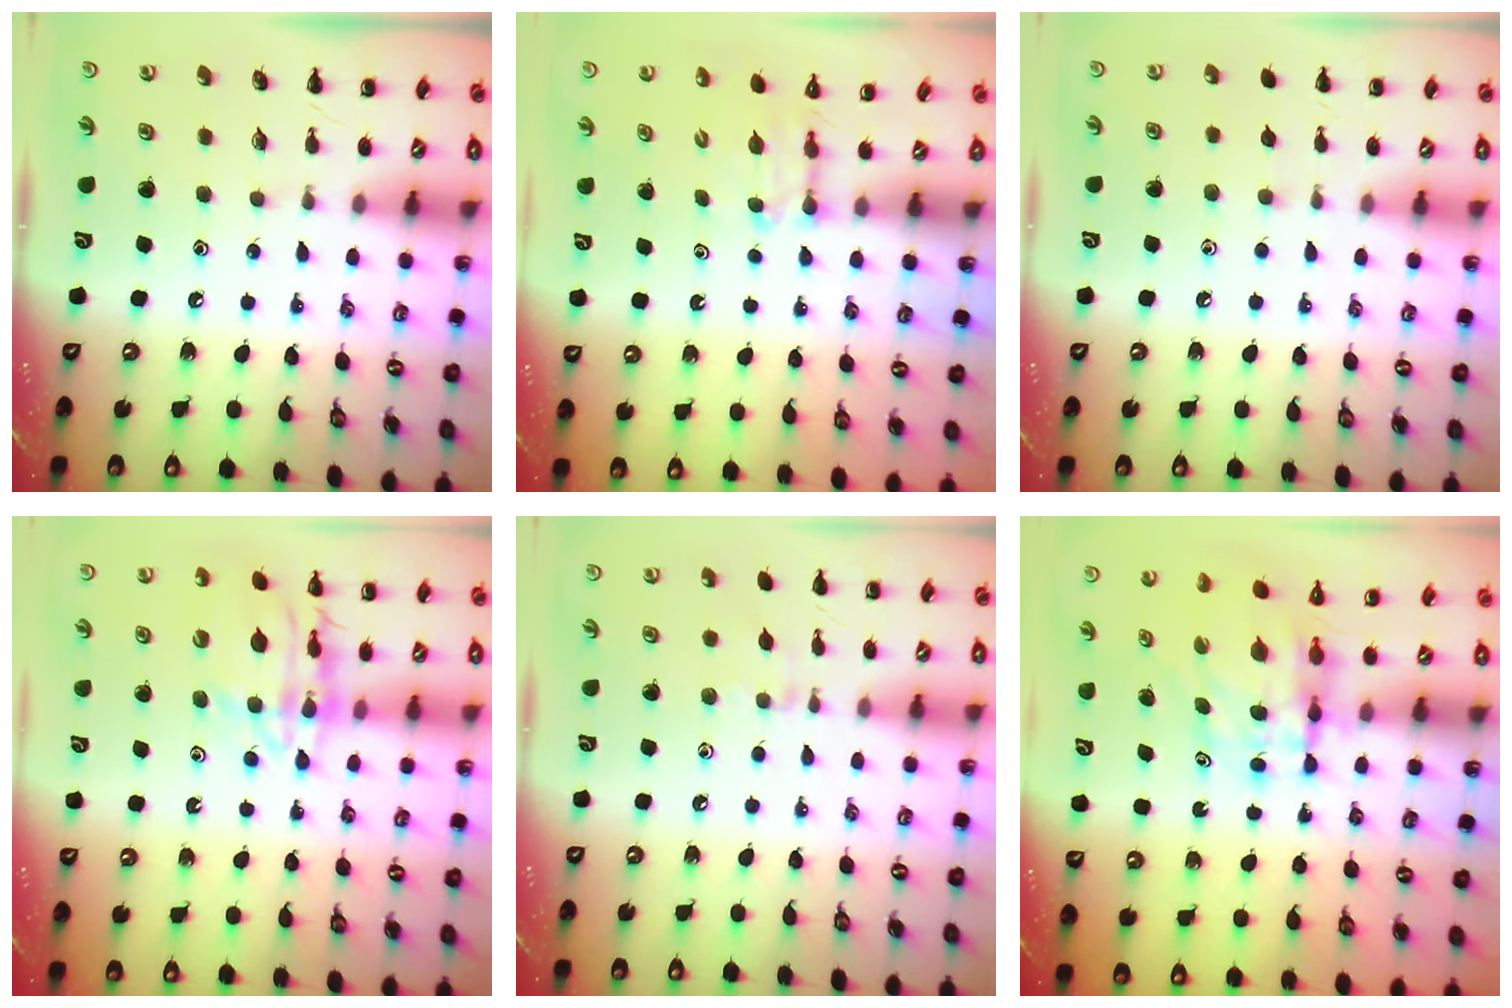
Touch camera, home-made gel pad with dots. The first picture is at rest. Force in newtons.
{"total": 2.6, "press": 2.4, "slide": 1.0}
{"total": 3.2, "press": 2.9, "slide": 1.4}
{"total": 13.1, "press": 13.0, "slide": 2.2}
{"total": 4.3, "press": 4.0, "slide": 1.5}
{"total": 6.0, "press": 5.9, "slide": 1.0}